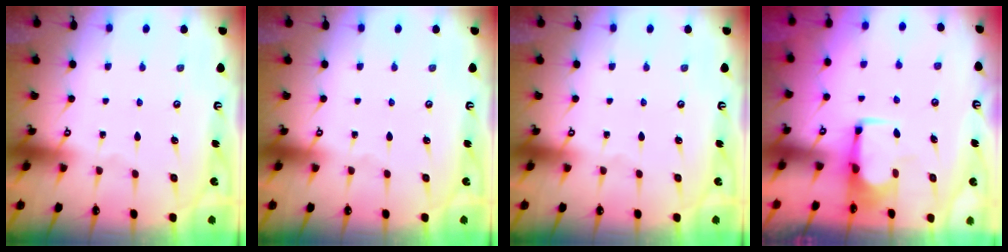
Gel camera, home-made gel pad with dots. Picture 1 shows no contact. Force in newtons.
{"total": 0.0}
{"total": 0.0}
{"total": 1.7, "press": 1.5, "slide": 0.8}